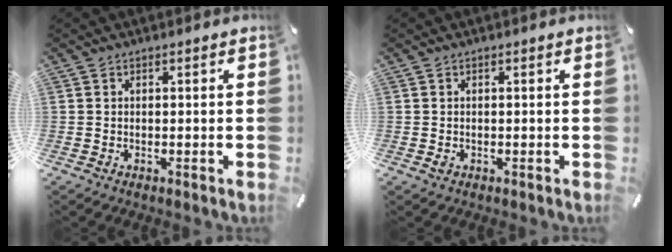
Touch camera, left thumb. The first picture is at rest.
{"total": 0.7, "force": [-0.1, 0.6, 0.5], "torque": [-0.009, 0.000, -0.001]}